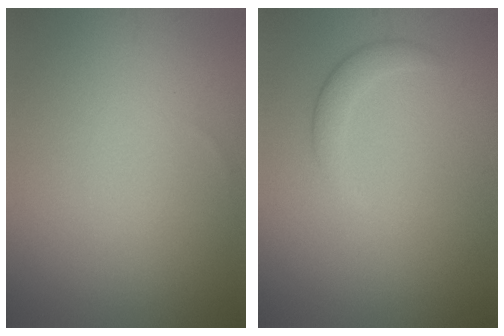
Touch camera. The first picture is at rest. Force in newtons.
{"total": 1.9, "press": 1.9, "slide": 0.2}